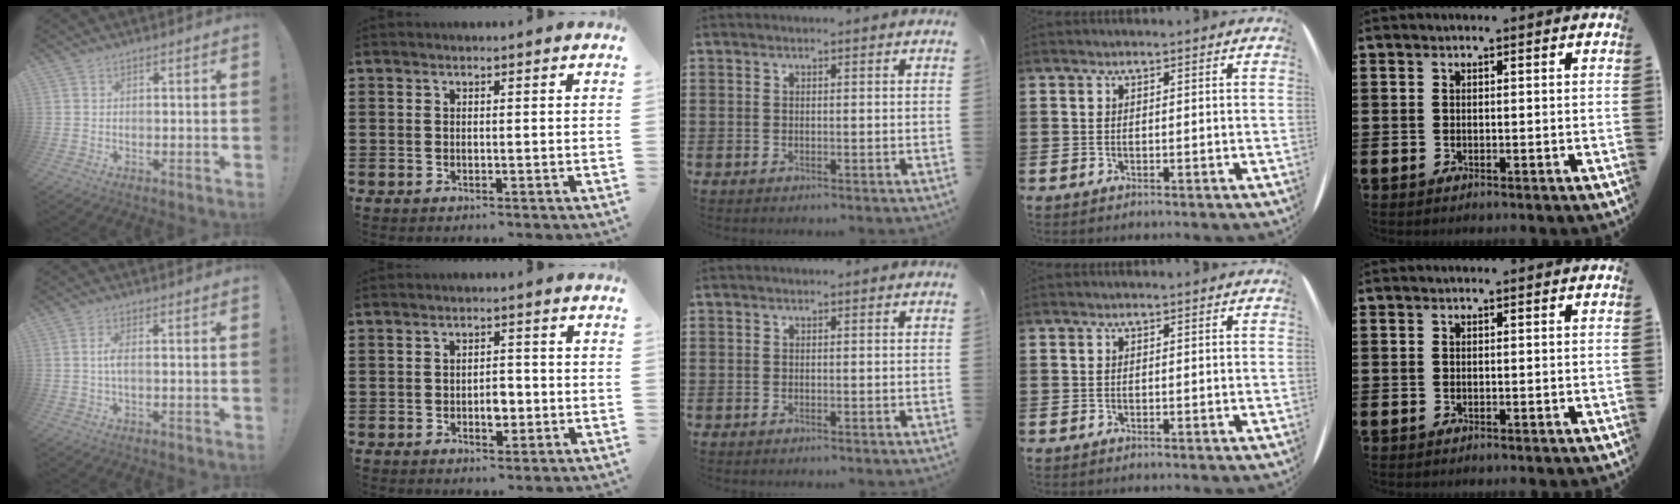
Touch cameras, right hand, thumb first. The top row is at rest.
{"thumb": {"total": 3.5, "force": [-0.2, 0.8, 3.4], "torque": [-0.068, 0.001, -0.008]}, "index": {"total": 3.3, "force": [-0.8, 1.7, 2.6], "torque": [-0.050, 0.003, -0.015]}}